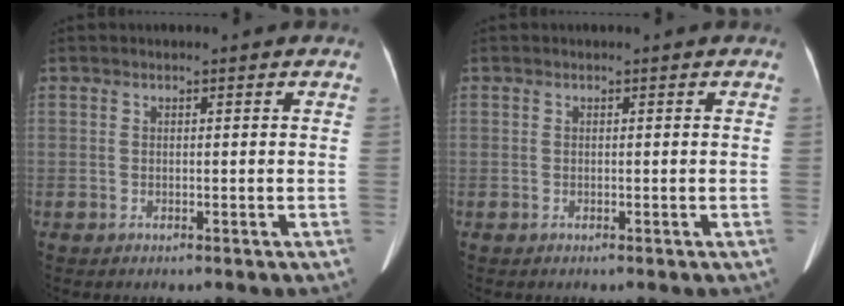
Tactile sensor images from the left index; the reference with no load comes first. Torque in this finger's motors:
{"motor_torque": [-0.02, -0.17, 0.07, 0.01]}